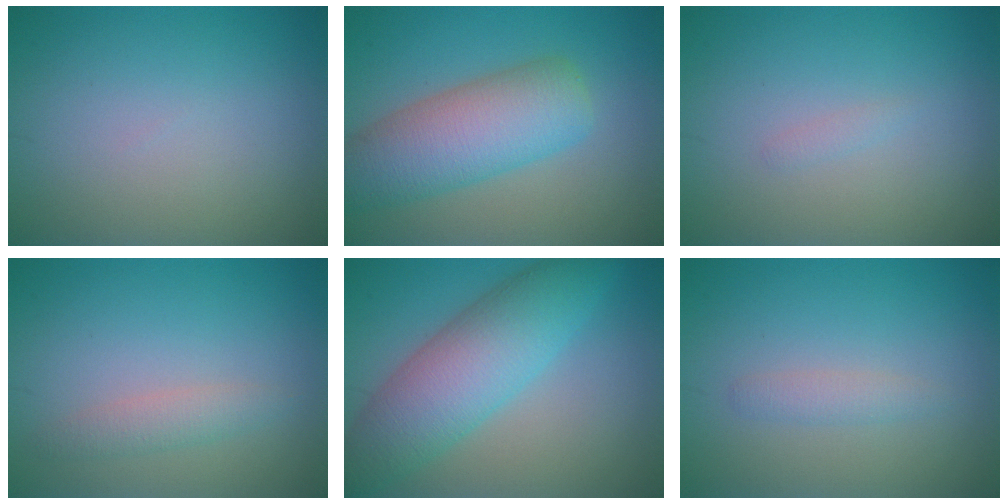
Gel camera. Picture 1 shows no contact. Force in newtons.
{"total": 7.5, "press": 7.5, "slide": 0.2}
{"total": 0.5, "press": 0.5, "slide": 0.0}
{"total": 1.7, "press": 1.7, "slide": 0.1}
{"total": 7.8, "press": 7.8, "slide": 0.1}
{"total": 1.3, "press": 1.3, "slide": 0.1}